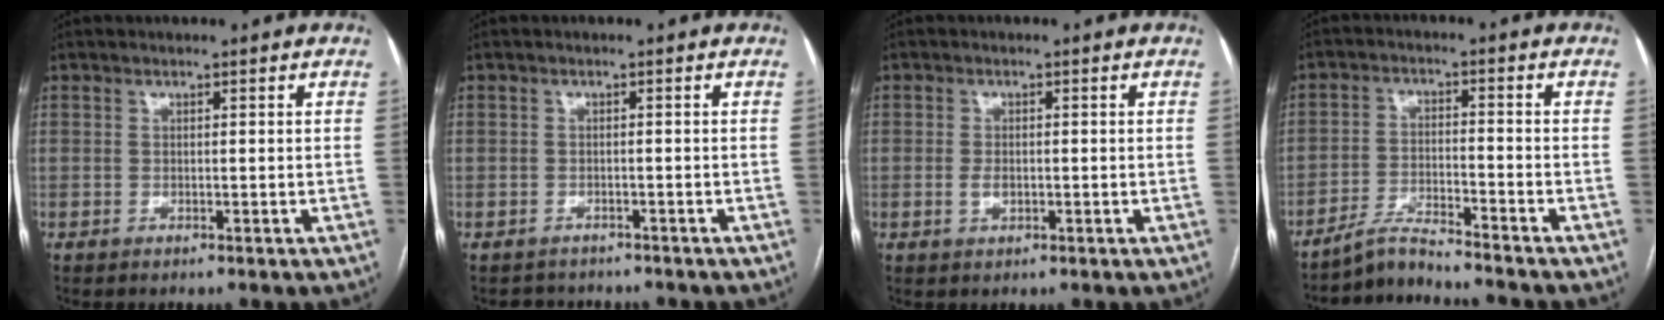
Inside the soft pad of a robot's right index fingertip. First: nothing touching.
{"total": 3.2, "force": [-2.6, 1.7, -0.4], "torque": [0.001, 0.005, -0.041]}
{"total": 1.9, "force": [-0.4, 1.1, 1.5], "torque": [-0.027, 0.002, -0.004]}
{"total": 5.6, "force": [-5.5, -0.7, 1.2], "torque": [-0.021, -0.014, -0.100]}